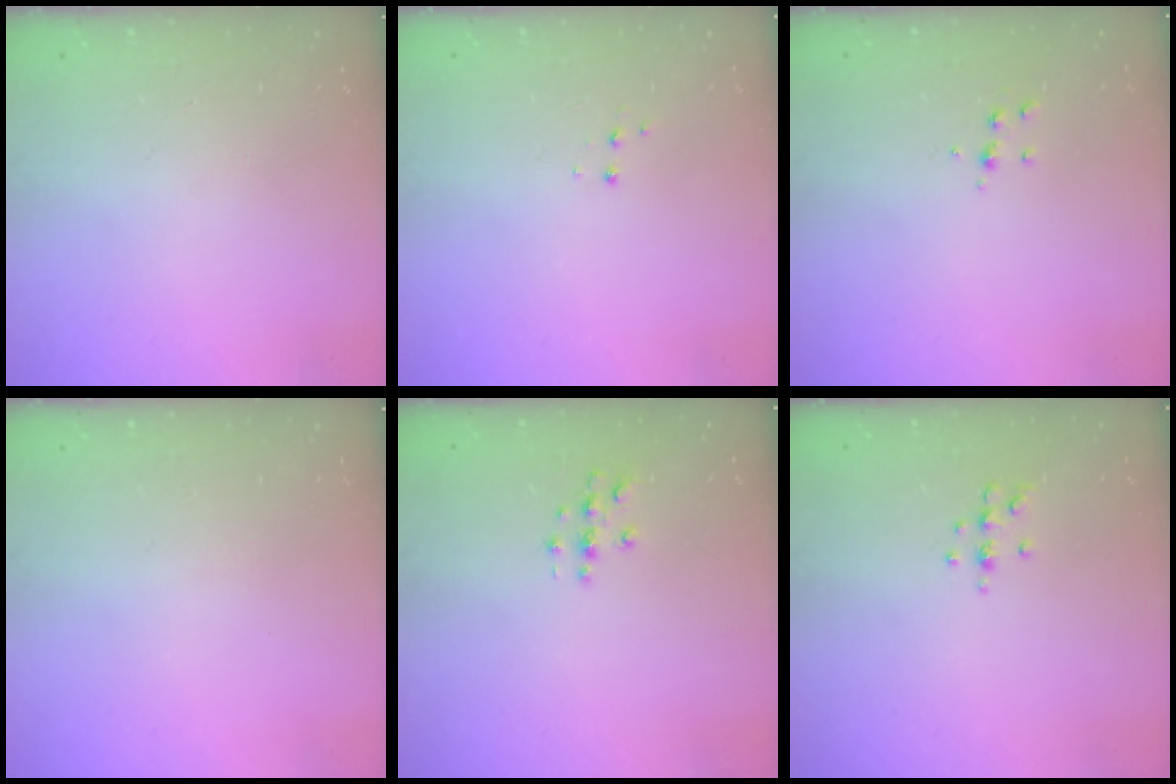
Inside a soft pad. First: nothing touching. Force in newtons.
{"total": 3.3, "press": 3.2, "slide": 0.4}
{"total": 5.3, "press": 5.3, "slide": 0.5}
{"total": 0.0}
{"total": 2.7, "press": 2.7, "slide": 0.3}
{"total": 5.5, "press": 5.2, "slide": 1.6}